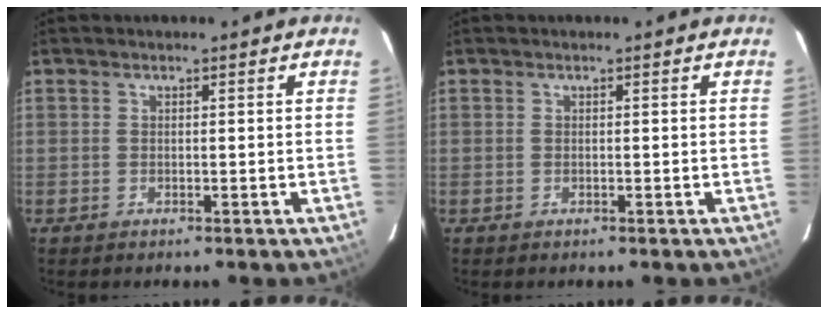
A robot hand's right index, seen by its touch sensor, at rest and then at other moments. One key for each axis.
{"total": 0.0}